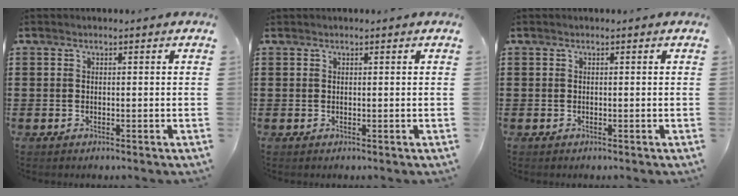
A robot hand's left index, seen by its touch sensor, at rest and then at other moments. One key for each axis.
{"total": 0.0}
{"total": 0.0}